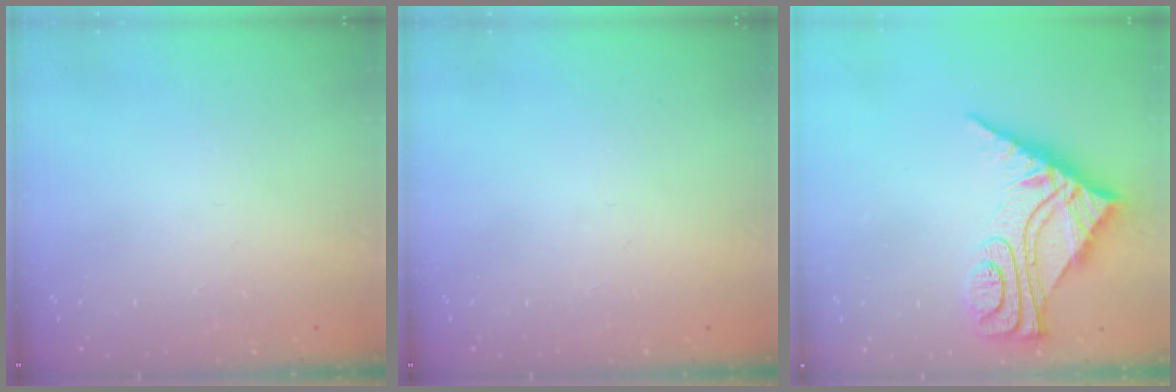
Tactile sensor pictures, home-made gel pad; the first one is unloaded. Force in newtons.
{"total": 0.0}
{"total": 11.3, "press": 11.2, "slide": 1.1}